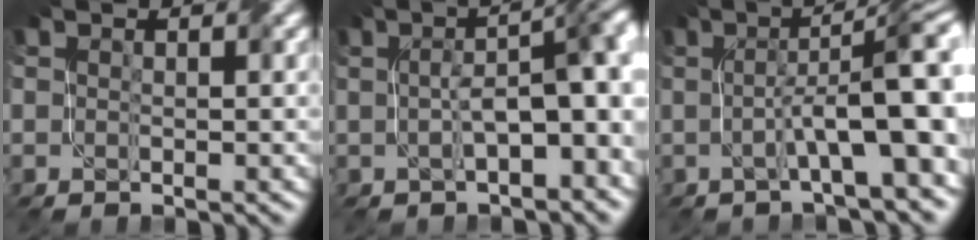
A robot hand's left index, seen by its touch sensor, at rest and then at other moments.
{"total": 7.4, "force": [-0.2, 2.6, 6.9], "torque": [-0.106, 0.014, -0.003]}
{"total": 8.5, "force": [-0.7, 1.8, 8.3], "torque": [-0.120, 0.020, -0.016]}